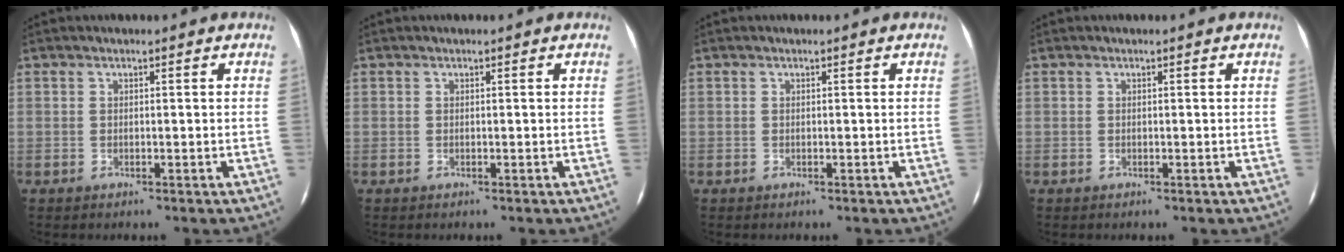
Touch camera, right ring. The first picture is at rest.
{"total": 0.0}
{"total": 0.0}
{"total": 0.0}